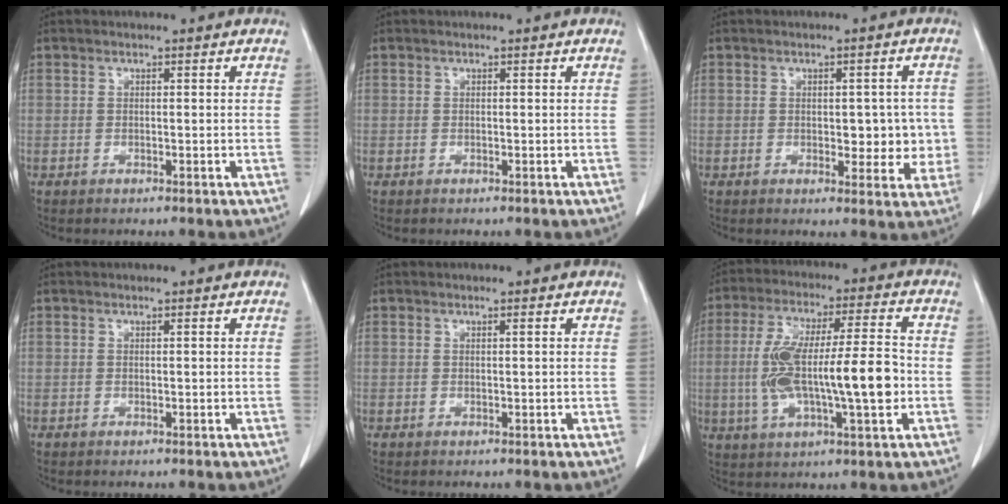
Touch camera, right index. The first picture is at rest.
{"total": 0.0}
{"total": 5.6, "force": [-0.2, 3.2, 4.6], "torque": [-0.040, 0.010, 0.004]}
{"total": 0.0}
{"total": 0.0}
{"total": 15.2, "force": [-1.7, 2.9, 14.8], "torque": [-0.279, 0.016, -0.023]}